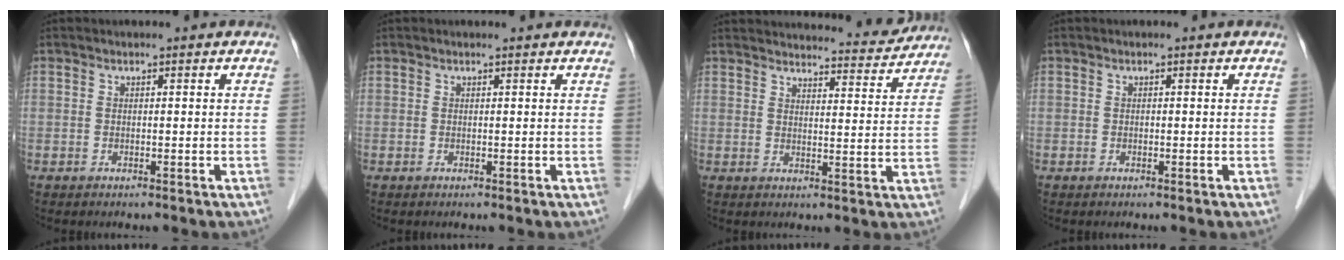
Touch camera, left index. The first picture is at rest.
{"total": 1.2, "force": [1.2, 0.1, 0.2], "torque": [-0.011, 0.004, 0.010]}
{"total": 15.0, "force": [14.6, 2.1, 2.9], "torque": [-0.025, -0.020, 0.167]}
{"total": 0.0}